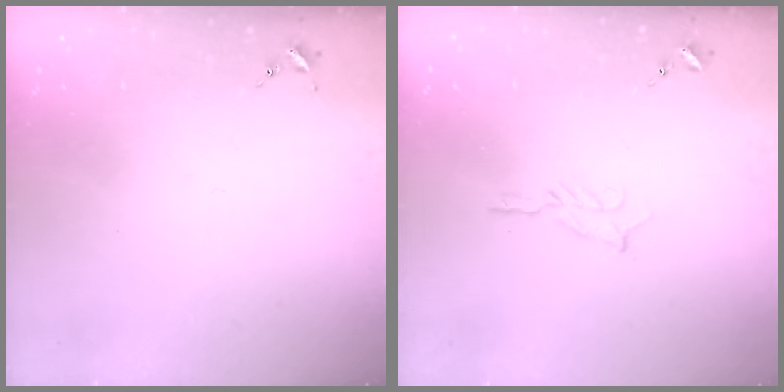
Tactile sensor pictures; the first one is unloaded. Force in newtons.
{"total": 5.6, "press": 5.6, "slide": 0.5}